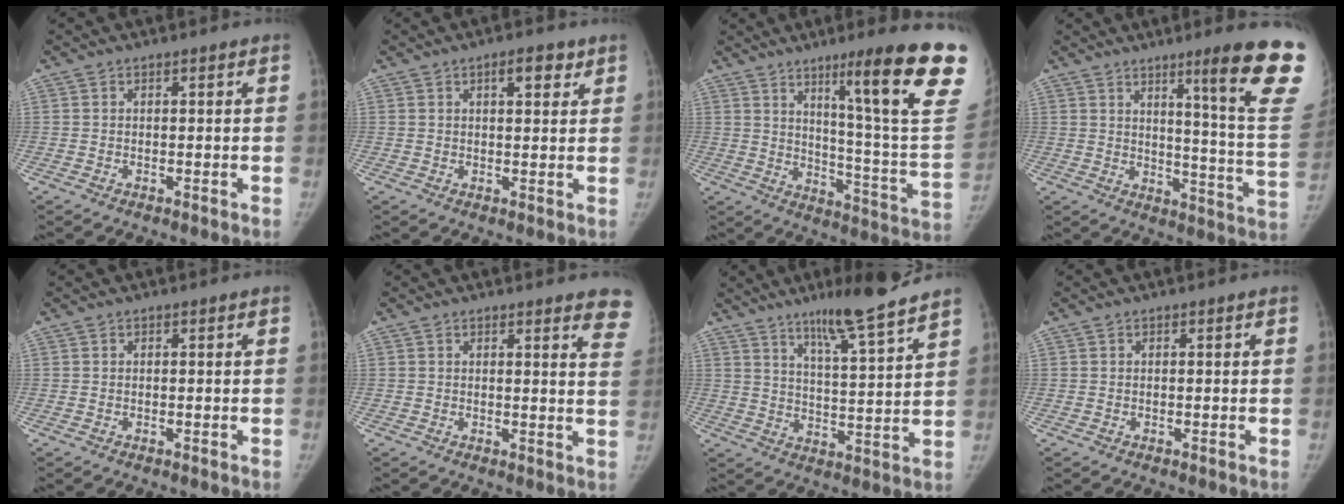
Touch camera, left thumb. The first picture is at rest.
{"total": 4.4, "force": [2.4, 1.7, 3.3], "torque": [-0.033, -0.010, 0.033]}
{"total": 25.4, "force": [13.4, 2.2, 21.5], "torque": [-0.256, -0.063, 0.199]}
{"total": 19.9, "force": [11.4, 0.9, 16.3], "torque": [-0.186, -0.075, 0.154]}
{"total": 0.0}
{"total": 7.4, "force": [6.1, 1.6, 4.0], "torque": [-0.019, -0.032, 0.045]}
{"total": 13.1, "force": [9.9, 0.9, 8.6], "torque": [-0.128, -0.061, 0.160]}
{"total": 0.0}